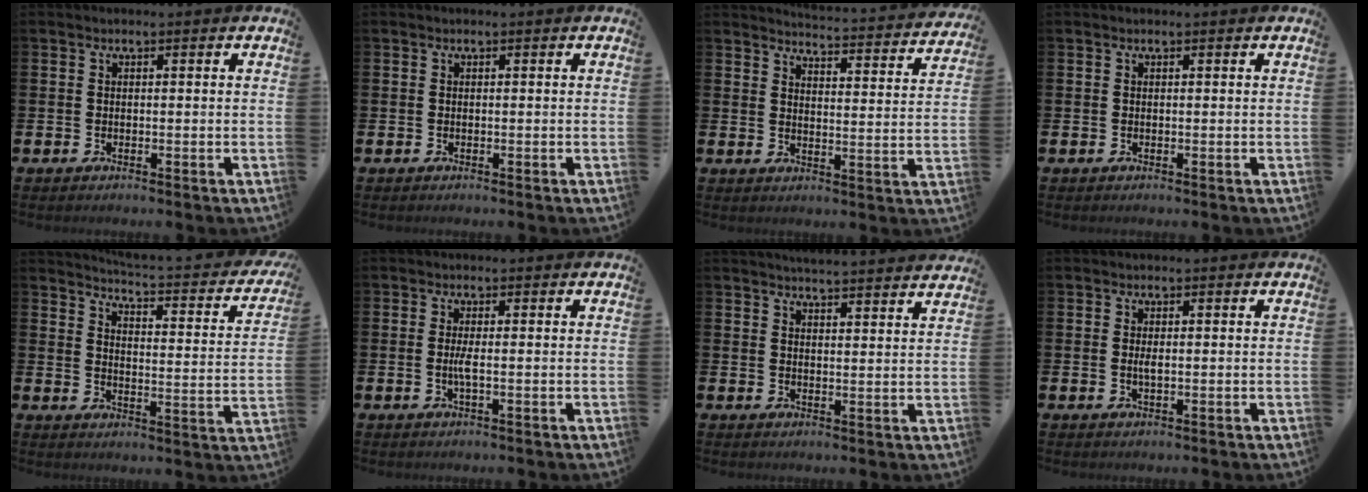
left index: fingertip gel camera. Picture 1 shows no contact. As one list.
[{"total": 0.0}, {"total": 3.9, "force": [3.9, -0.1, 0.3], "torque": [-0.018, -0.038, 0.063]}, {"total": 0.0}, {"total": 3.4, "force": [3.3, -0.1, 1.0], "torque": [-0.032, -0.041, 0.045]}, {"total": 1.6, "force": [-0.2, 0.0, 1.6], "torque": [-0.040, 0.001, -0.003]}, {"total": 4.3, "force": [4.2, -0.4, 0.1], "torque": [-0.007, -0.025, 0.075]}, {"total": 1.1, "force": [0.1, 0.3, 1.0], "torque": [-0.020, 0.001, 0.001]}]